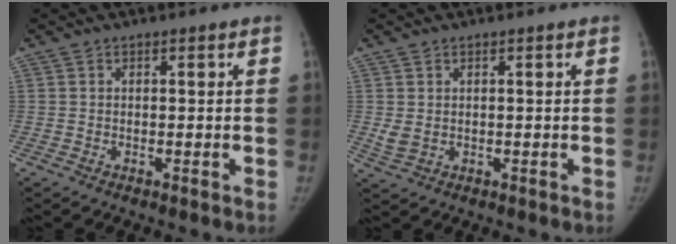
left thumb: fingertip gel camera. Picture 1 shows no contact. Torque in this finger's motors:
{"motor_torque": [0.07, 0.06, 0.48, -0.18, 0.03]}